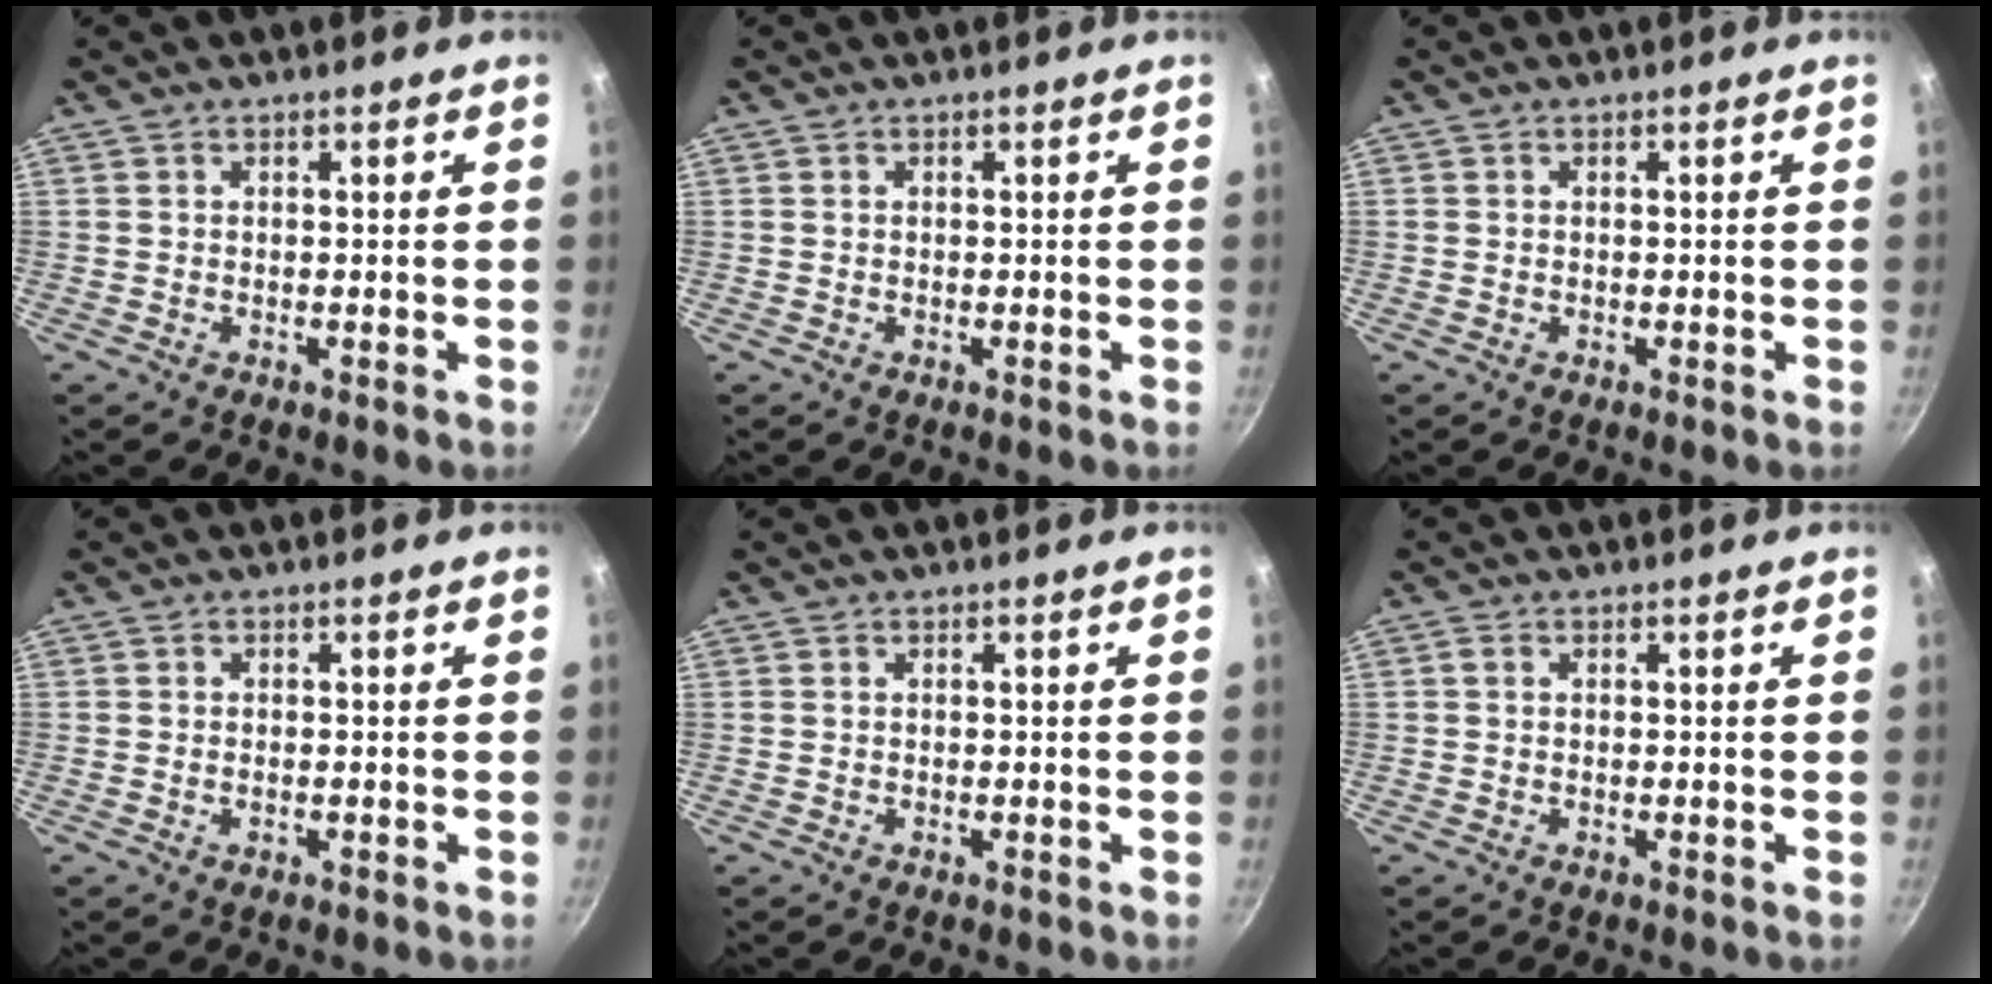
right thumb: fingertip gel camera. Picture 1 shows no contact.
{"total": 0.0}
{"total": 0.0}
{"total": 0.8, "force": [-0.3, 0.5, 0.6], "torque": [-0.011, 0.002, -0.005]}
{"total": 0.0}
{"total": 0.8, "force": [0.1, 0.6, 0.5], "torque": [-0.009, 0.004, 0.003]}